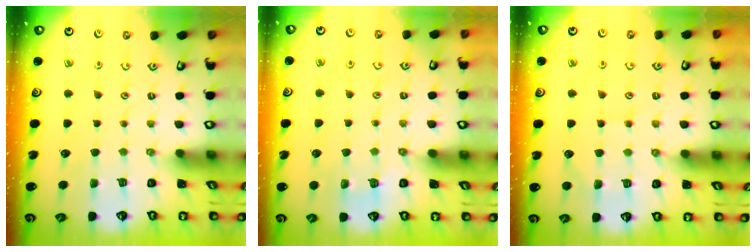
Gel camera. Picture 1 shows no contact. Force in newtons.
{"total": 3.0, "press": 2.6, "slide": 1.5}
{"total": 5.4, "press": 5.4, "slide": 0.7}